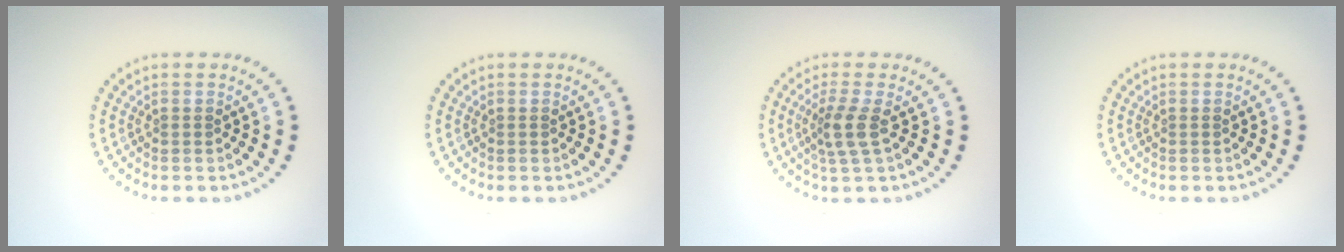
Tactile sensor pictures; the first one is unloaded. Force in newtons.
{"total": 0.0}
{"total": 2.7, "press": 2.1, "slide": 1.8}
{"total": 0.0}